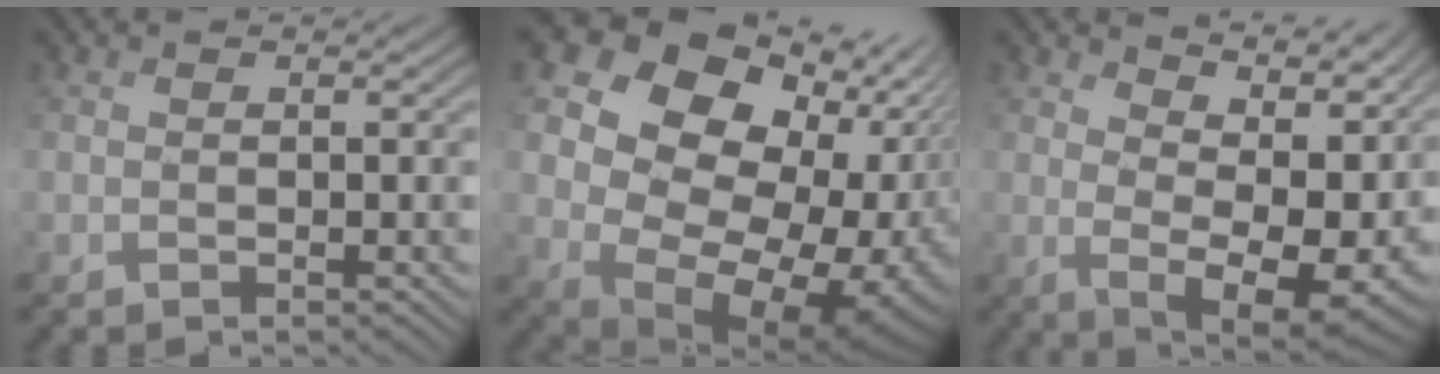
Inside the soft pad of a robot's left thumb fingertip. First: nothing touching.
{"total": 18.4, "force": [5.4, 14.0, 10.5], "torque": [-0.177, -0.005, 0.112]}
{"total": 12.6, "force": [5.5, 6.3, 9.4], "torque": [-0.143, -0.003, 0.094]}